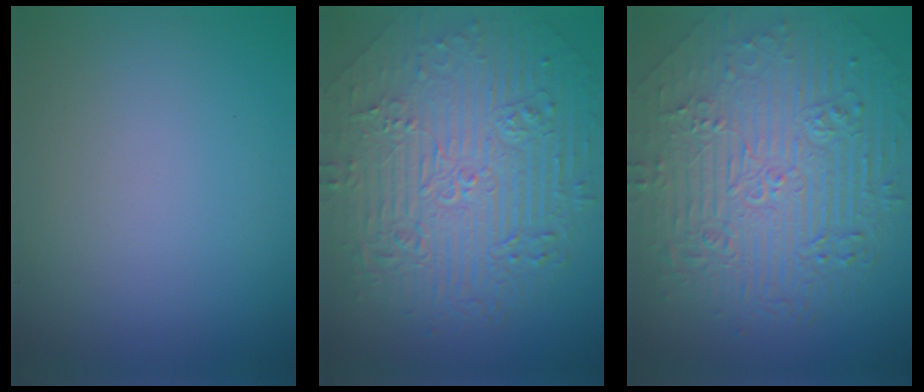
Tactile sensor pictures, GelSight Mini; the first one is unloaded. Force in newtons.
{"total": 10.5, "press": 7.0, "slide": 7.8}
{"total": 10.5, "press": 7.0, "slide": 7.8}